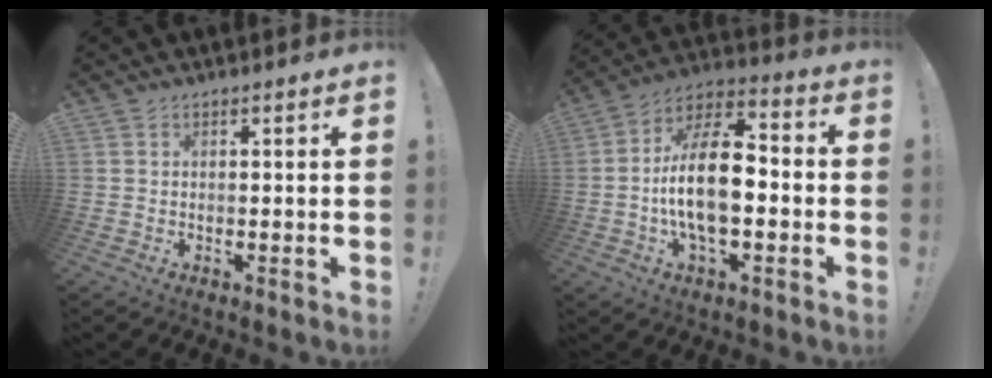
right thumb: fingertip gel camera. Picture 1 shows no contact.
{"total": 16.7, "force": [-3.0, 8.0, 14.4], "torque": [-0.263, 0.012, -0.054]}